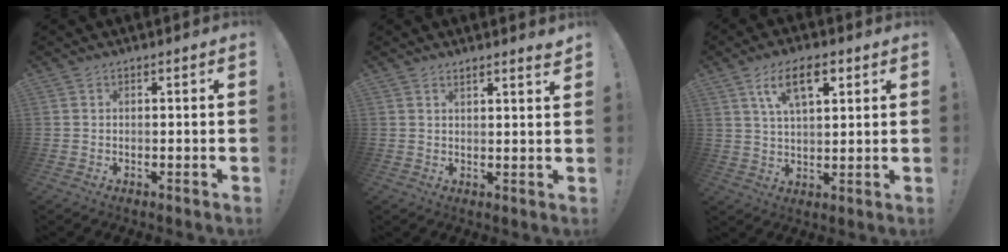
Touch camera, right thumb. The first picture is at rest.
{"total": 2.6, "force": [2.2, -0.2, 1.3], "torque": [-0.021, -0.016, 0.036]}
{"total": 10.8, "force": [5.2, 4.8, 8.1], "torque": [-0.139, 0.000, 0.092]}